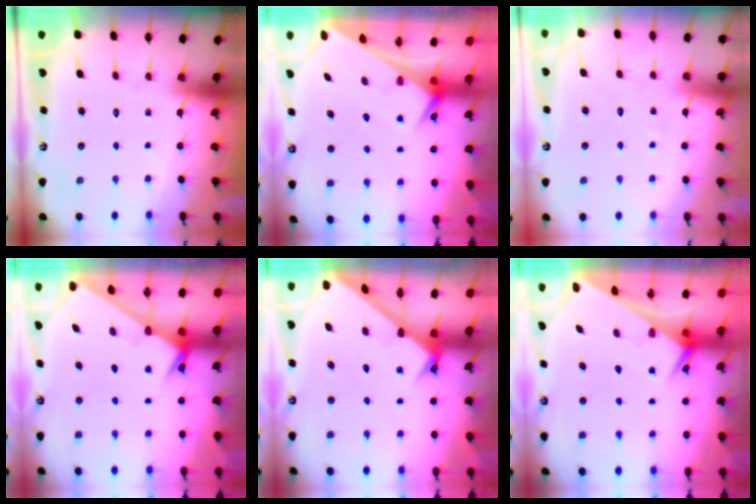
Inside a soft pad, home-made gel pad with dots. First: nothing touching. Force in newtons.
{"total": 2.5, "press": 2.5, "slide": 0.1}
{"total": 4.4, "press": 4.4, "slide": 0.4}
{"total": 2.4, "press": 2.4, "slide": 0.2}
{"total": 2.3, "press": 2.3, "slide": 0.0}
{"total": 2.7, "press": 2.7, "slide": 0.1}